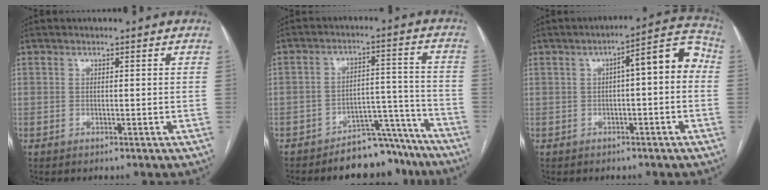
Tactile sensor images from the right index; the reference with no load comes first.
{"total": 10.1, "force": [-9.2, 3.8, 1.8], "torque": [0.009, 0.055, -0.137]}
{"total": 8.0, "force": [0.4, 1.9, 7.7], "torque": [-0.098, 0.039, 0.000]}